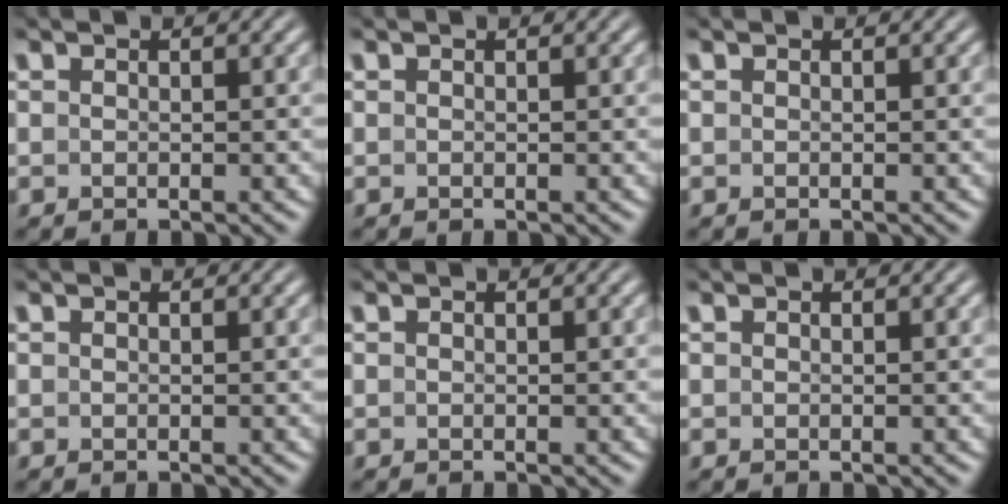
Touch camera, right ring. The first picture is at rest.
{"total": 0.0}
{"total": 0.0}
{"total": 0.0}
{"total": 0.0}
{"total": 0.0}